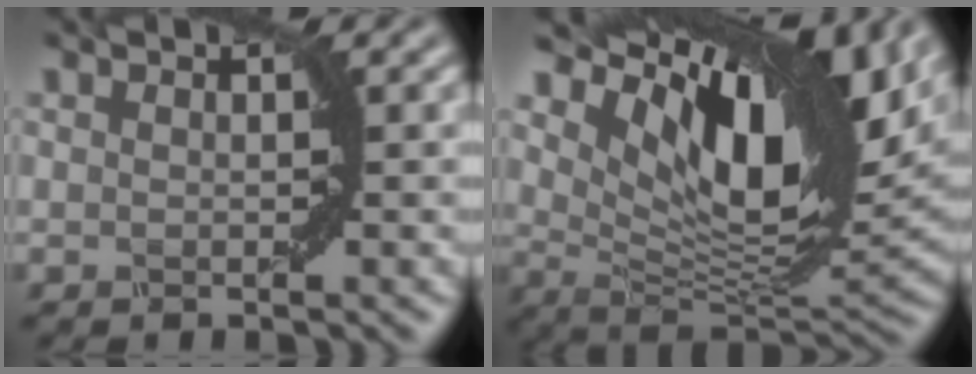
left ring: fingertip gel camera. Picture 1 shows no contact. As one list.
[{"total": 14.3, "force": [5.8, 6.5, 11.3], "torque": [-0.184, 0.010, 0.104]}]